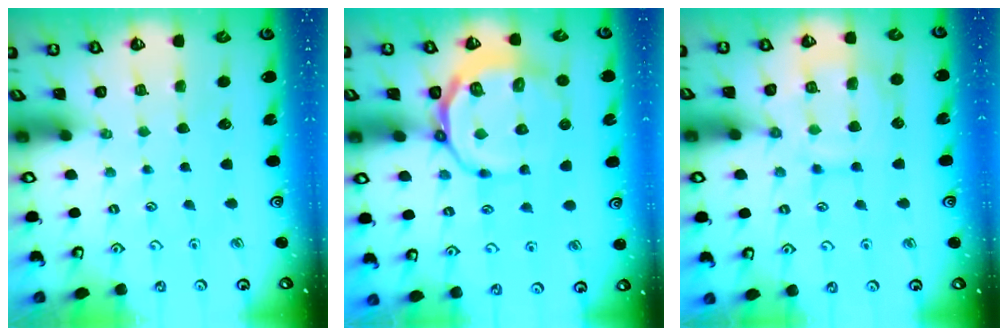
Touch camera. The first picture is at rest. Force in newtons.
{"total": 11.4, "press": 11.0, "slide": 2.7}
{"total": 13.1, "press": 13.1, "slide": 1.1}